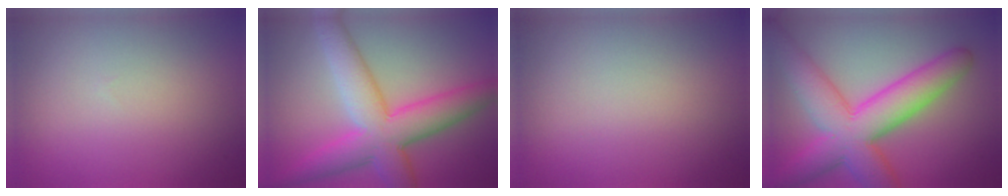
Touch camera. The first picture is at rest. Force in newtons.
{"total": 8.3, "press": 8.3, "slide": 0.1}
{"total": 0.0}
{"total": 9.5, "press": 9.5, "slide": 0.2}